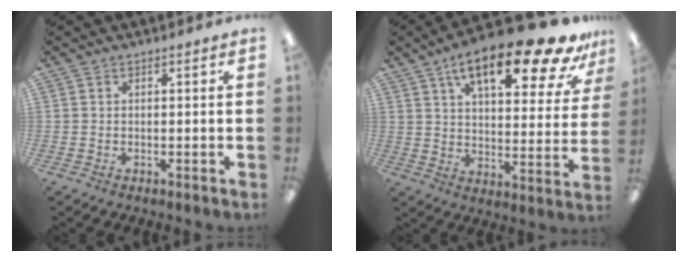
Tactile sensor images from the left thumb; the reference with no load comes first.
{"total": 21.9, "force": [13.0, 7.3, 15.9], "torque": [-0.237, -0.069, 0.206]}